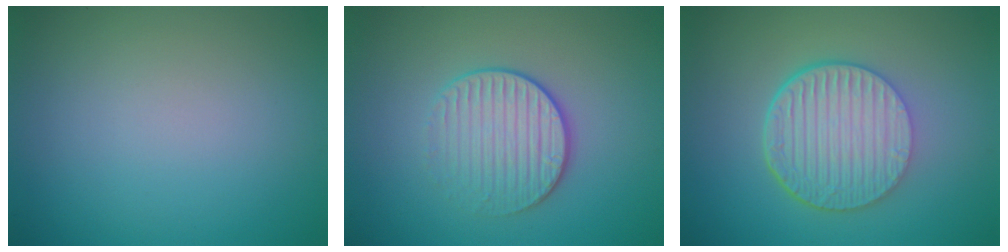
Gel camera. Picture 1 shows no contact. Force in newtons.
{"total": 3.2, "press": 2.9, "slide": 1.4}
{"total": 6.6, "press": 4.6, "slide": 4.8}